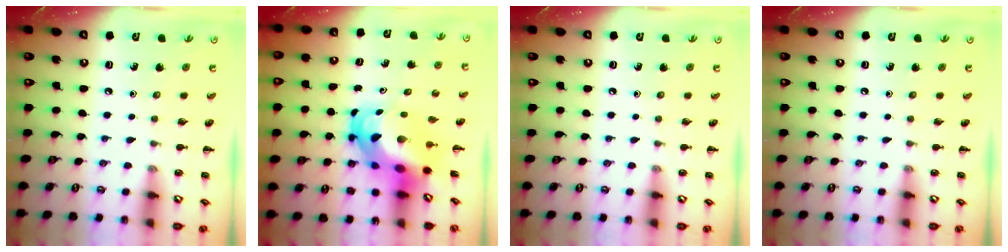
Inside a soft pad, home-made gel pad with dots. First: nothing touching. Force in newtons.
{"total": 7.8, "press": 7.6, "slide": 2.0}
{"total": 0.0}
{"total": 0.0}